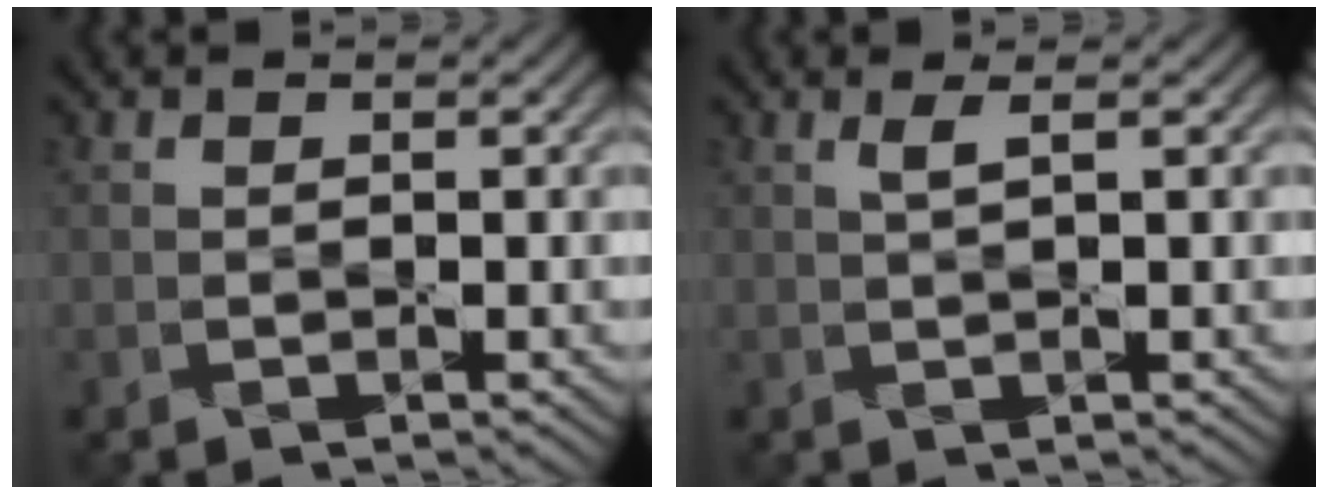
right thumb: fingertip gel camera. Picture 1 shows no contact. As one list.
[{"total": 1.5, "force": [0.6, 0.2, 1.3], "torque": [-0.027, 0.007, 0.009]}]